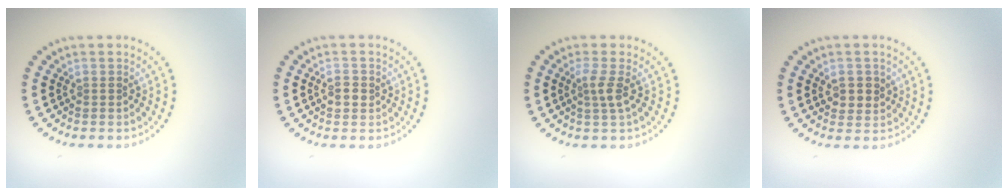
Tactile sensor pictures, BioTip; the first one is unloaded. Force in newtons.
{"total": 1.4, "press": 1.4, "slide": 0.1}
{"total": 1.8, "press": 1.3, "slide": 1.3}
{"total": 2.0, "press": 1.9, "slide": 0.6}